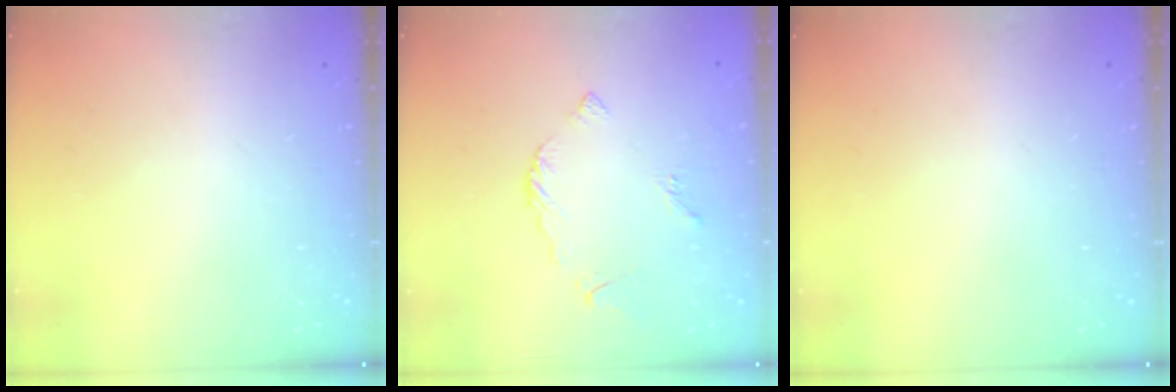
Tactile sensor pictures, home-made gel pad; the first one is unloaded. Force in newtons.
{"total": 4.1, "press": 4.1, "slide": 0.2}
{"total": 0.0}